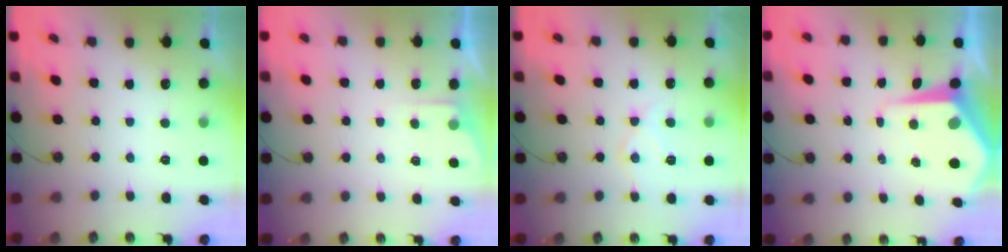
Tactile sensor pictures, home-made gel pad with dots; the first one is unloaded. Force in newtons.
{"total": 3.7, "press": 3.6, "slide": 0.5}
{"total": 9.8, "press": 9.7, "slide": 0.8}
{"total": 8.6, "press": 8.6, "slide": 0.8}